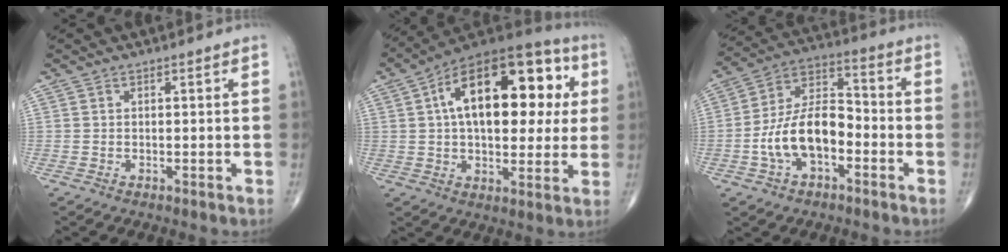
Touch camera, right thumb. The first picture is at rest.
{"total": 24.9, "force": [5.5, 13.0, 20.4], "torque": [-0.282, 0.025, 0.075]}
{"total": 13.7, "force": [-4.0, 7.6, 10.6], "torque": [-0.185, 0.046, -0.078]}